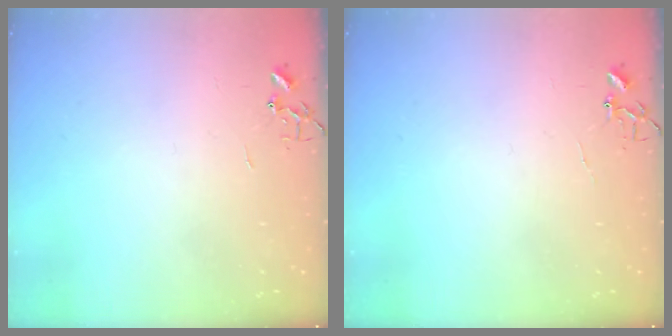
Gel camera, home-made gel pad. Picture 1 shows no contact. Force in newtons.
{"total": 4.3, "press": 4.3, "slide": 0.3}